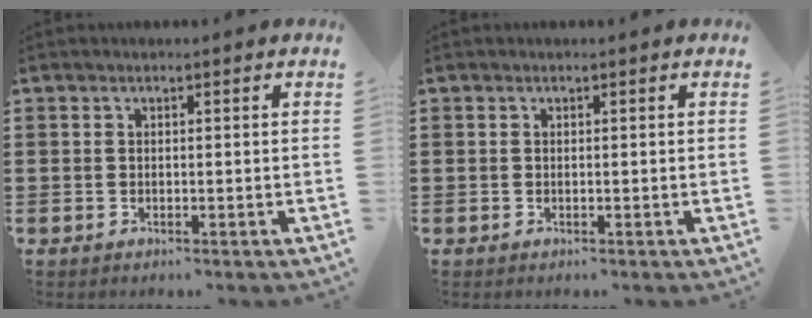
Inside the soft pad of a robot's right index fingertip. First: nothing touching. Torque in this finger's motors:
{"motor_torque": [0.00, 0.00, 0.00, 0.00]}